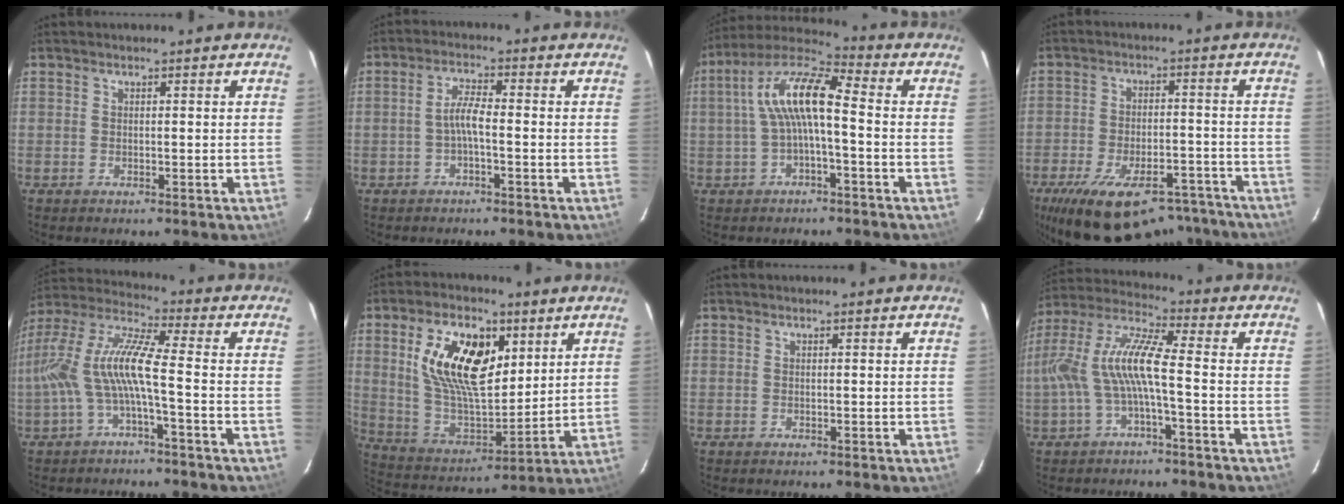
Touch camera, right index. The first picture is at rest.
{"total": 3.3, "force": [-1.2, 0.5, 3.0], "torque": [-0.065, 0.009, -0.026]}
{"total": 10.5, "force": [-0.6, 2.8, 10.1], "torque": [-0.205, 0.026, -0.016]}
{"total": 22.4, "force": [-17.4, 8.9, 10.9], "torque": [-0.211, -0.005, -0.236]}
{"total": 12.2, "force": [-3.2, 1.5, 11.7], "torque": [-0.242, 0.010, -0.066]}
{"total": 18.4, "force": [6.6, 9.7, 14.2], "torque": [-0.270, 0.011, 0.132]}
{"total": 0.0}
{"total": 10.7, "force": [-2.5, 1.6, 10.3], "torque": [-0.217, 0.011, -0.047]}